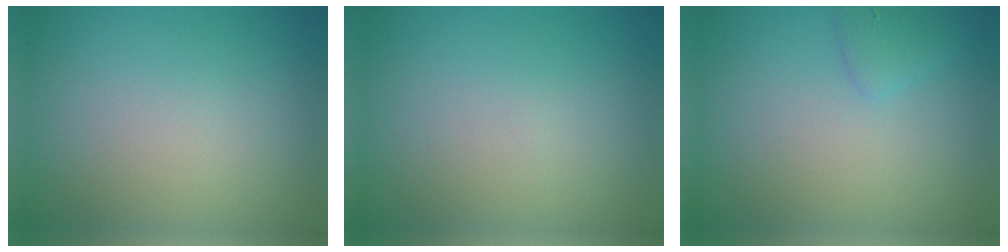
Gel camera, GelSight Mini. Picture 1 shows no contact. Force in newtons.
{"total": 0.0}
{"total": 1.1, "press": 1.1, "slide": 0.1}